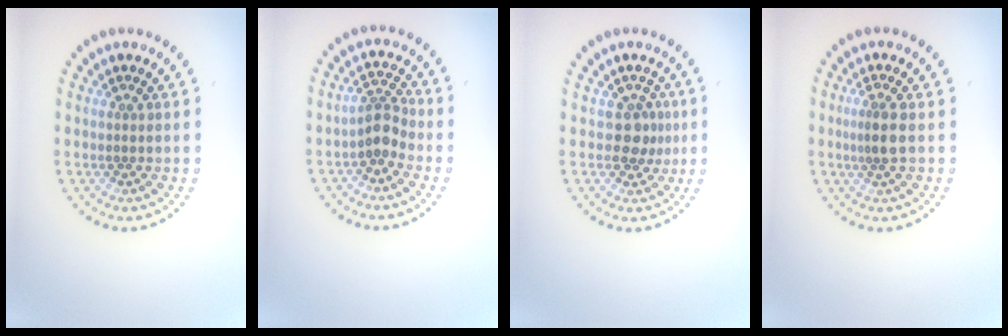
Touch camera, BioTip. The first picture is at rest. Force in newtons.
{"total": 2.5, "press": 1.9, "slide": 1.5}
{"total": 2.2, "press": 1.8, "slide": 1.4}
{"total": 2.1, "press": 1.7, "slide": 1.3}